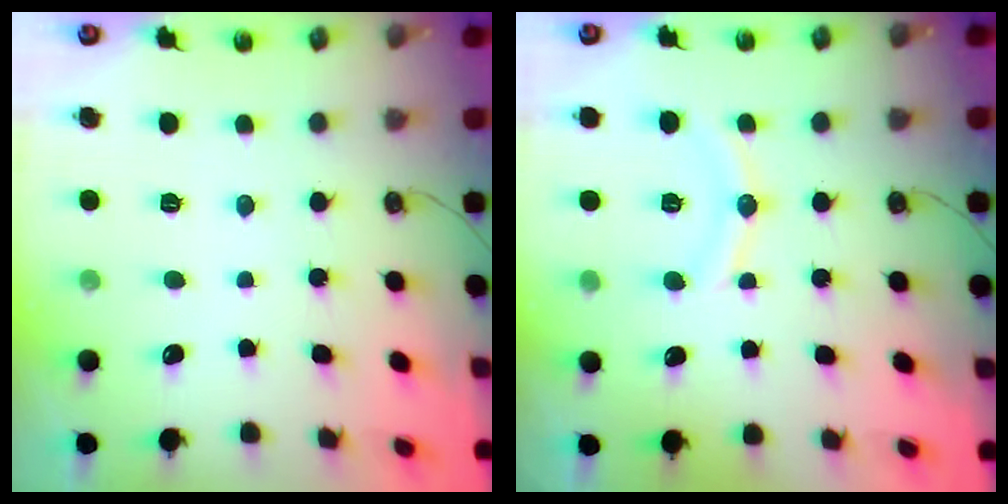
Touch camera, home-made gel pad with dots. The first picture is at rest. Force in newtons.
{"total": 10.7, "press": 10.7, "slide": 1.0}